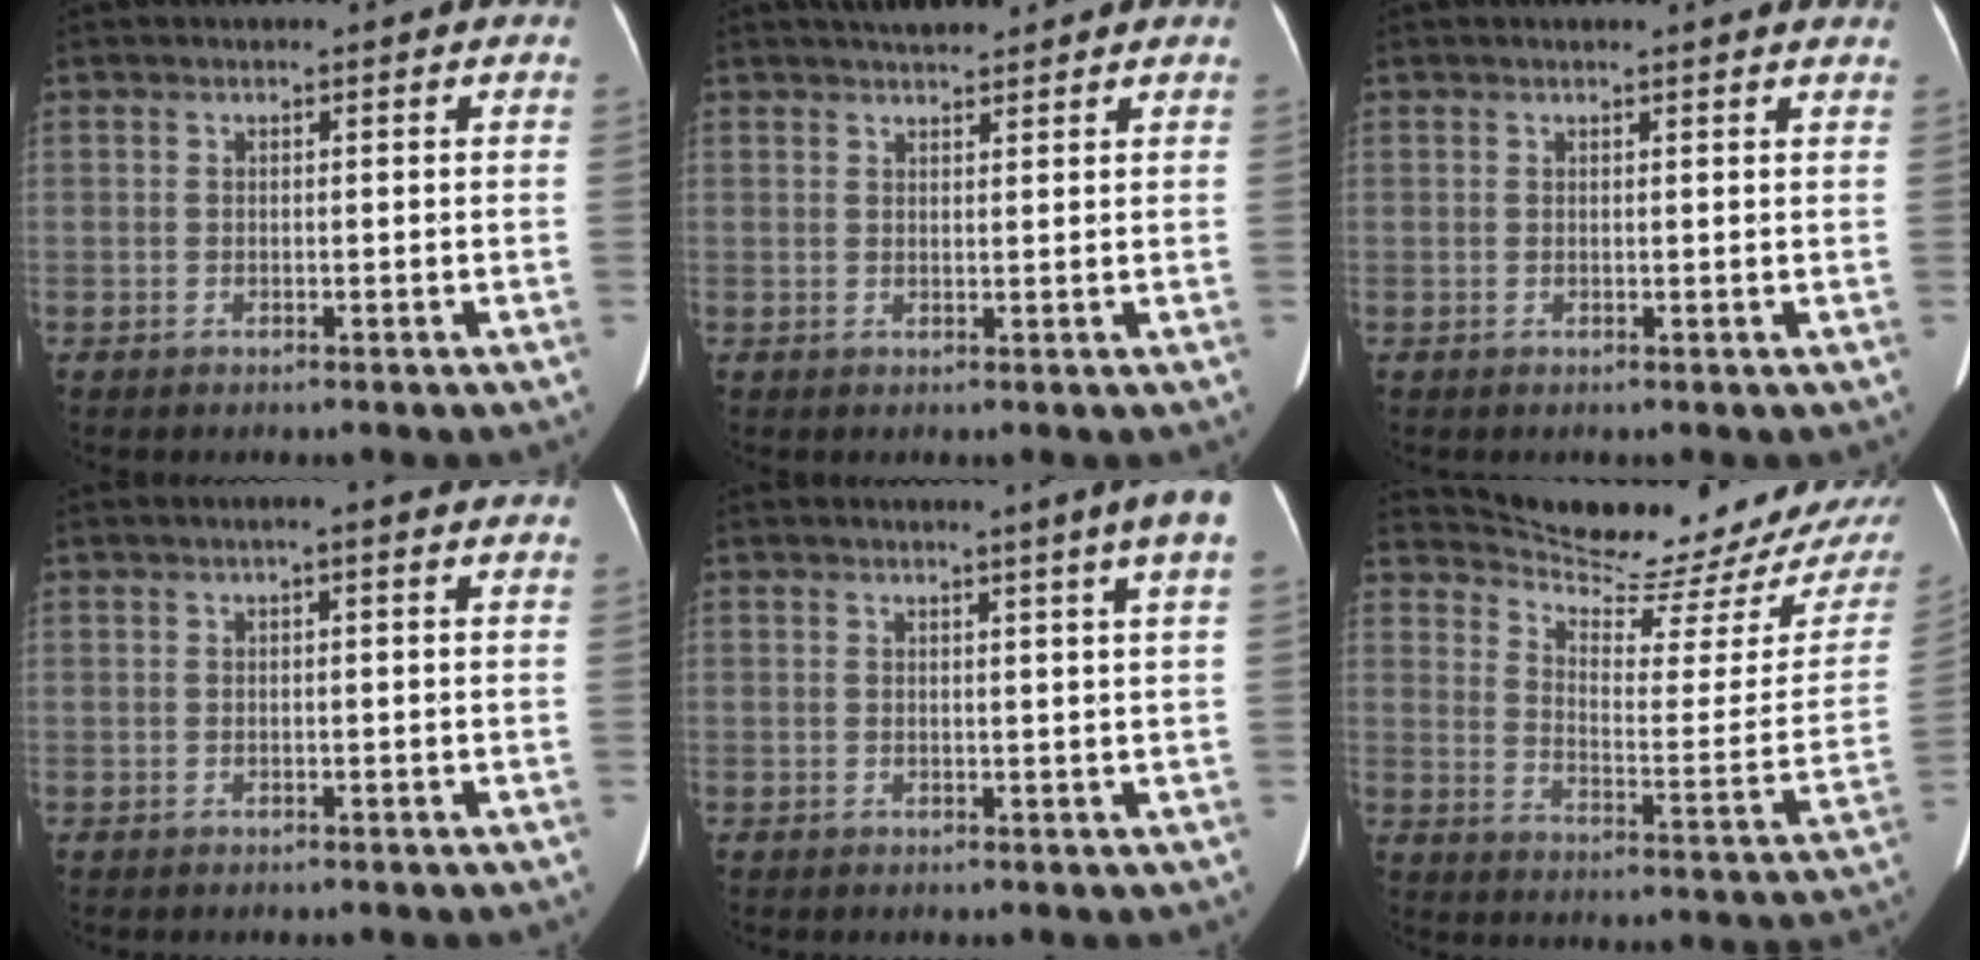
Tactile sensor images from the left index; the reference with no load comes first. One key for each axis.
{"total": 4.6, "fx": 4.2, "fy": 0.8, "fz": 1.7, "tx": -0.026, "ty": 0.023, "tz": 0.067}
{"total": 4.3, "fx": 4.1, "fy": 0.0, "fz": 1.2, "tx": -0.018, "ty": 0.007, "tz": 0.036}
{"total": 0.8, "fx": 0.3, "fy": 0.0, "fz": 0.8, "tx": -0.015, "ty": 0.005, "tz": 0.004}
{"total": 3.9, "fx": 2.3, "fy": -0.8, "fz": 3.1, "tx": -0.043, "ty": -0.005, "tz": 0.023}
{"total": 16.5, "fx": 15.9, "fy": -0.3, "fz": 4.3, "tx": -0.071, "ty": -0.083, "tz": 0.224}